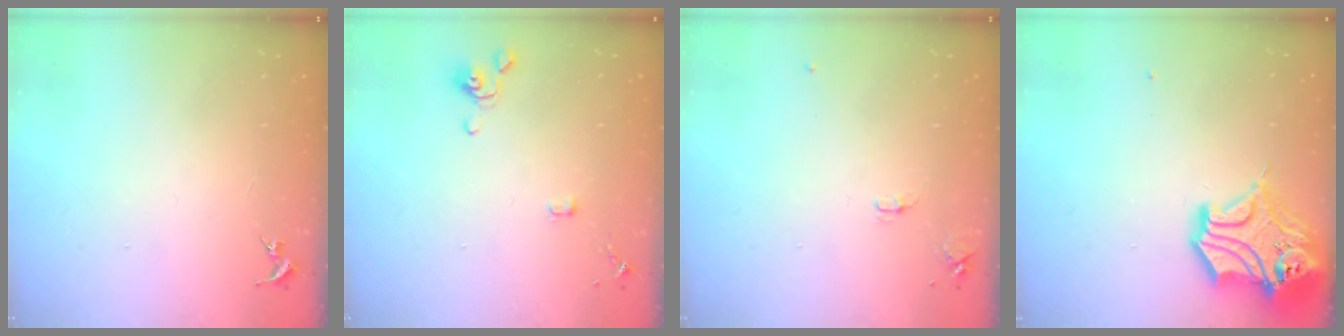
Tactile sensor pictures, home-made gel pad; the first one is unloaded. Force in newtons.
{"total": 3.7, "press": 3.6, "slide": 0.9}
{"total": 5.8, "press": 5.8, "slide": 0.8}
{"total": 17.7, "press": 17.5, "slide": 2.6}